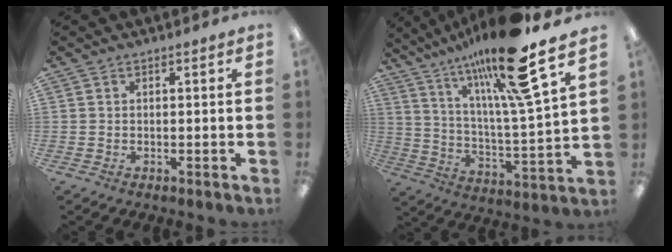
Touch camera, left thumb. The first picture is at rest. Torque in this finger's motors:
{"motor_torque": [1.33, 0.37, 1.88, -0.90, 0.53]}